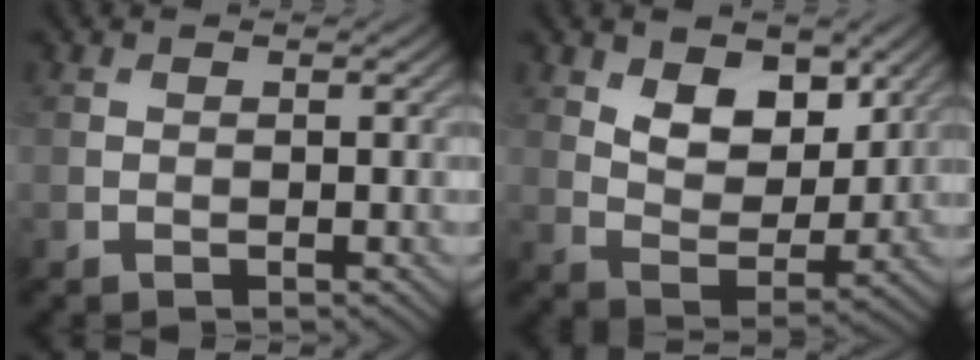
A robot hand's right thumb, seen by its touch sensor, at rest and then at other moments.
{"total": 7.3, "force": [3.8, 4.1, 4.6], "torque": [-0.089, -0.014, 0.060]}